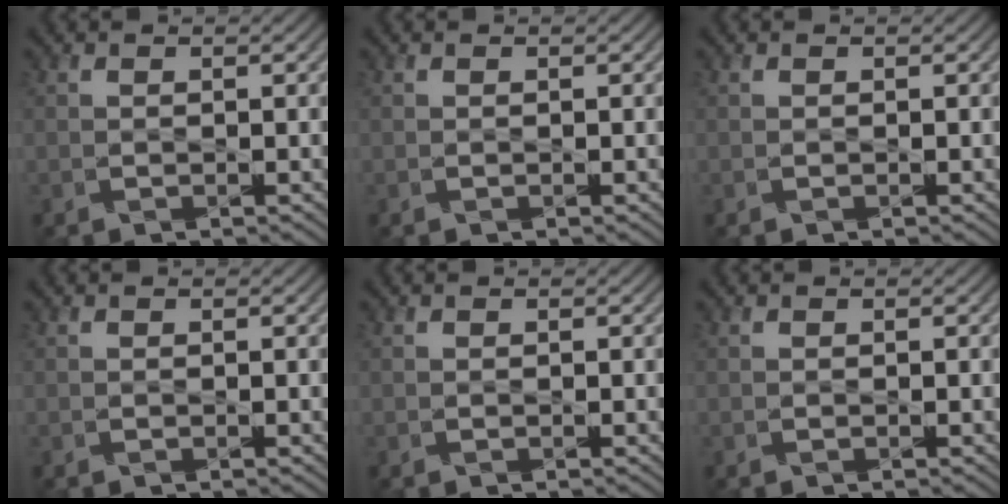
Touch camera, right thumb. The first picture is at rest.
{"total": 0.0}
{"total": 0.0}
{"total": 0.0}
{"total": 0.0}
{"total": 0.0}